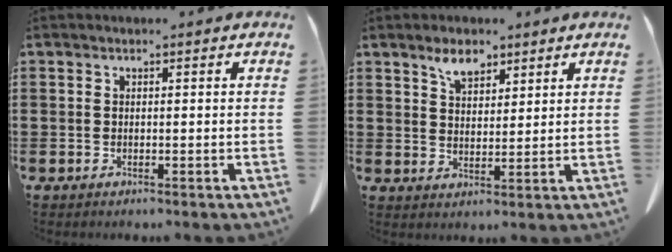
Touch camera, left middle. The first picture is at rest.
{"total": 4.4, "force": [3.2, 2.2, 2.1], "torque": [-0.041, 0.004, 0.058]}